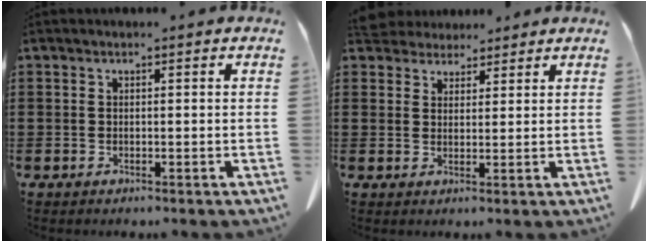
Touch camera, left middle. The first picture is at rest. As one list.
[{"total": 3.6, "force": [3.3, 1.2, 0.0], "torque": [-0.013, -0.005, 0.065]}]